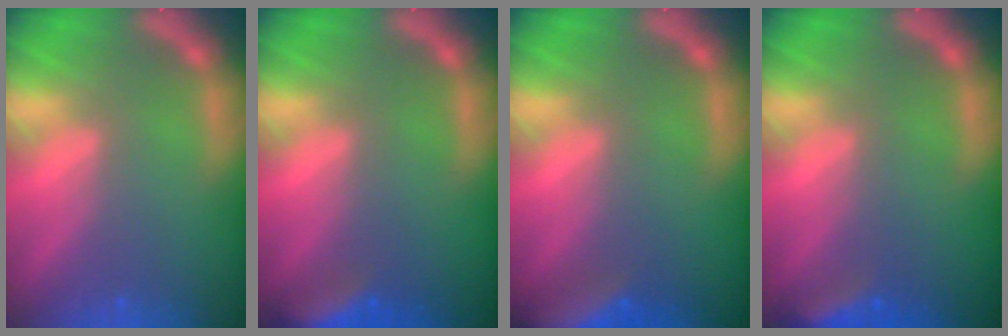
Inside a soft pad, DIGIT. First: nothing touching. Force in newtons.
{"total": 5.0}
{"total": 7.5}
{"total": 3.5}